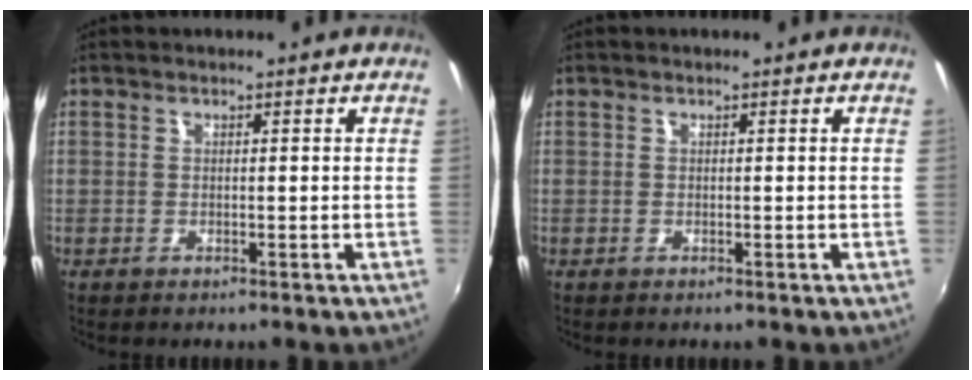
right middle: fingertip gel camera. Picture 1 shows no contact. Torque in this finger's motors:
{"motor_torque": [0.00, 0.00, 0.00, 0.00]}